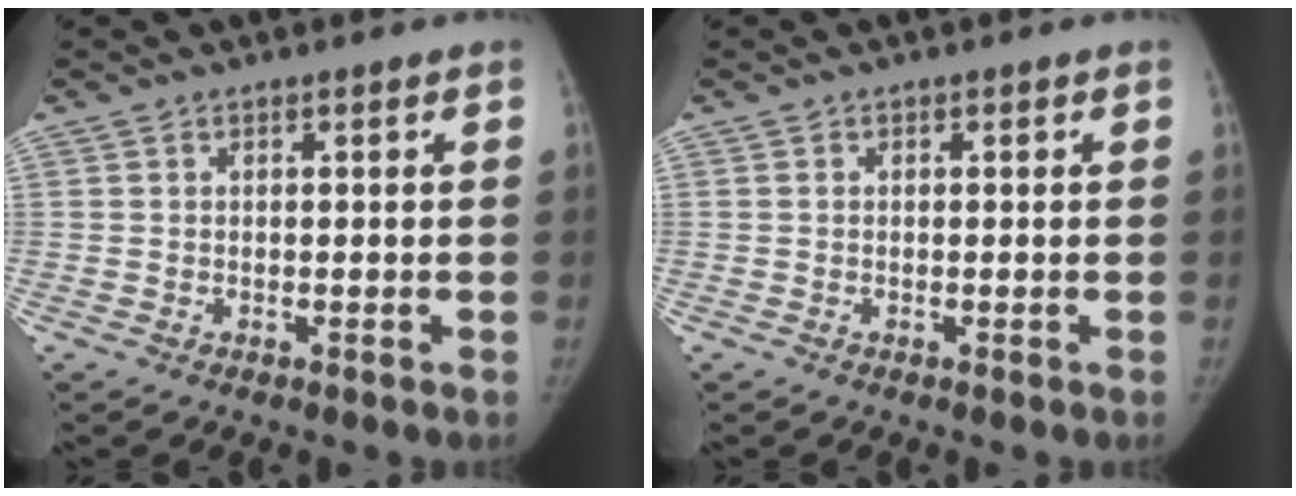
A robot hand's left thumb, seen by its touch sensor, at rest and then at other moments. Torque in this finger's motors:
{"motor_torque": [-0.38, -0.08, -0.08, 0.26, -0.04]}